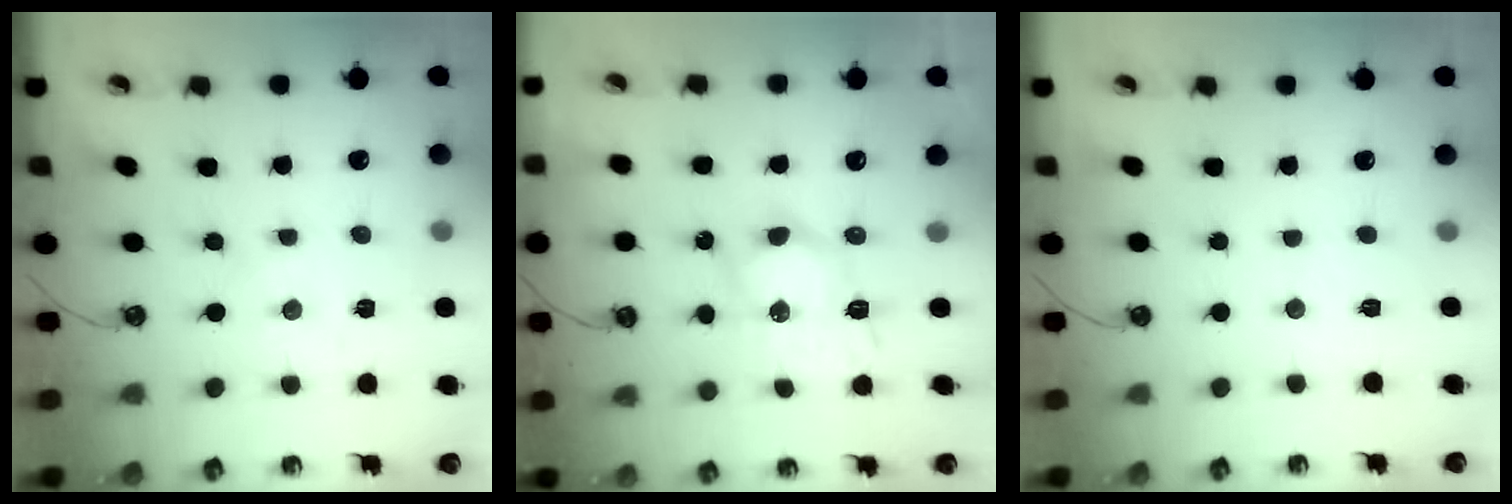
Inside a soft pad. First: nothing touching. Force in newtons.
{"total": 7.6, "press": 7.6, "slide": 0.6}
{"total": 2.4, "press": 2.4, "slide": 0.4}